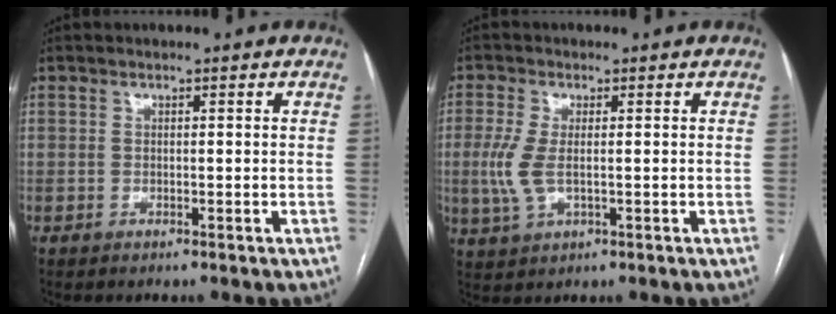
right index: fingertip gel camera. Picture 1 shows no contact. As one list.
[{"total": 5.2, "force": [-0.3, 2.2, 4.7], "torque": [-0.124, -0.010, -0.004]}]